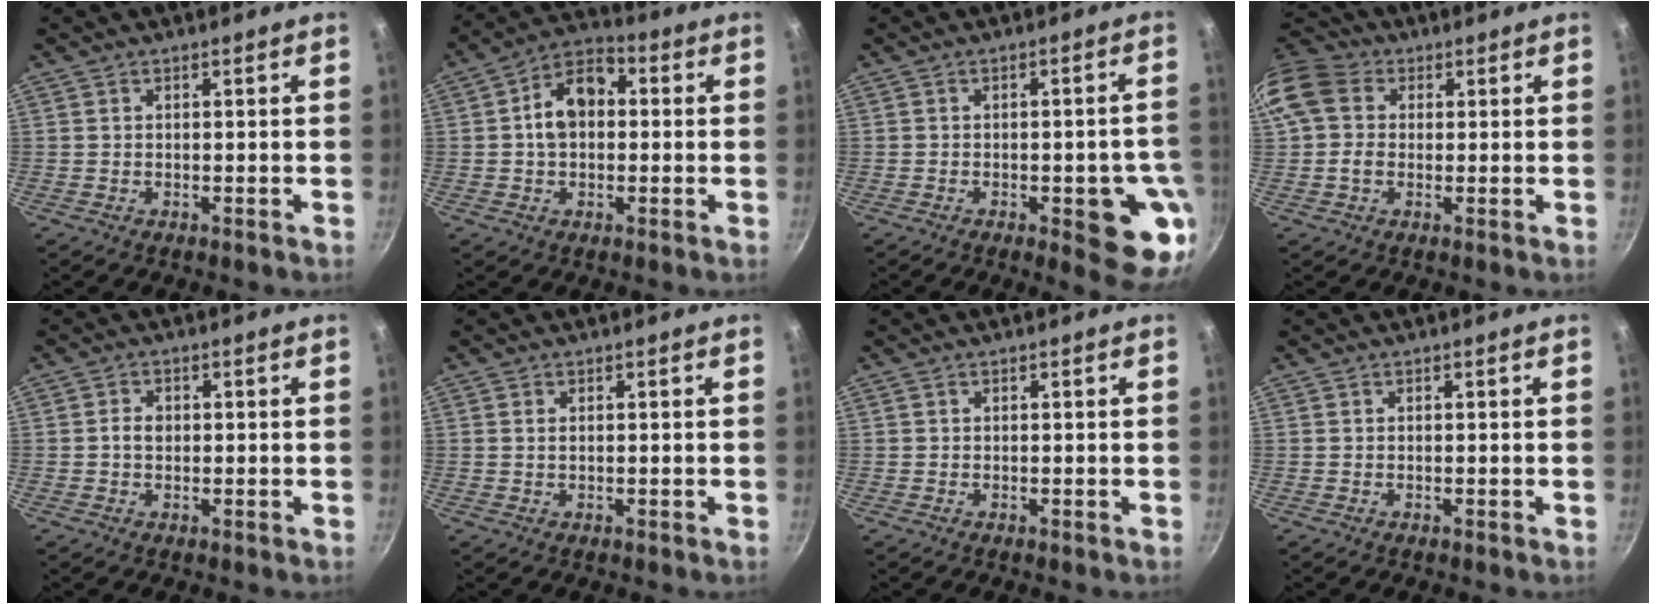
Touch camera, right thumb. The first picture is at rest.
{"total": 10.1, "force": [0.8, 7.0, 7.2], "torque": [-0.089, 0.030, -0.003]}
{"total": 11.6, "force": [-3.6, 4.1, 10.2], "torque": [-0.077, 0.012, -0.042]}
{"total": 11.3, "force": [1.5, 9.3, 6.2], "torque": [-0.125, 0.023, 0.015]}
{"total": 2.3, "force": [0.0, 1.8, 1.5], "torque": [-0.018, 0.005, -0.001]}
{"total": 0.9, "force": [0.3, 0.5, 0.7], "torque": [-0.012, 0.001, 0.004]}
{"total": 0.0}
{"total": 0.0}